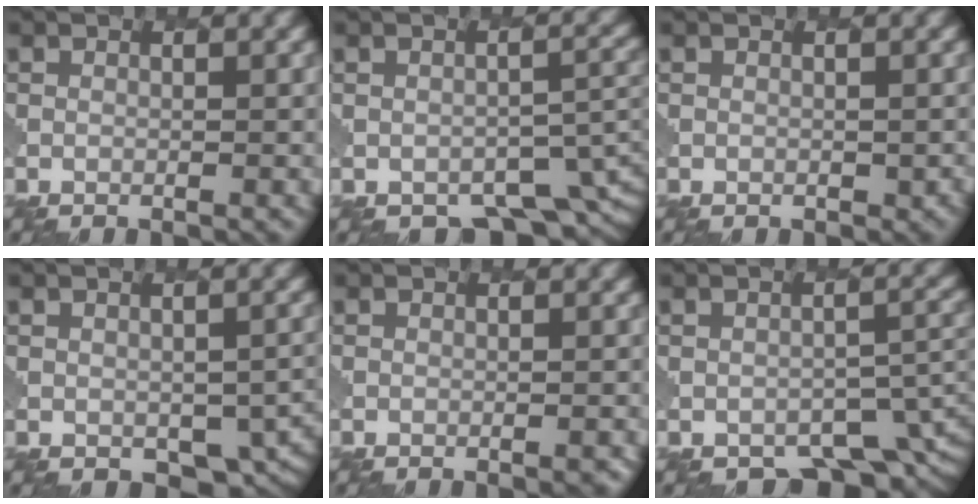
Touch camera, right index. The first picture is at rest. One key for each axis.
{"total": 3.9, "fx": -2.9, "fy": 1.9, "fz": 1.6, "tx": -0.011, "ty": -0.014, "tz": -0.039}
{"total": 1.2, "fx": -0.6, "fy": 0.8, "fz": 0.7, "tx": -0.011, "ty": 0.002, "tz": -0.006}
{"total": 4.7, "fx": -1.2, "fy": 3.5, "fz": 2.9, "tx": -0.043, "ty": -0.026, "tz": -0.004}
{"total": 1.8, "fx": -1.0, "fy": 0.7, "fz": 1.4, "tx": -0.003, "ty": 0.009, "tz": -0.005}
{"total": 4.4, "fx": -3.4, "fy": 2.2, "fz": 1.6, "tx": -0.007, "ty": -0.015, "tz": -0.047}